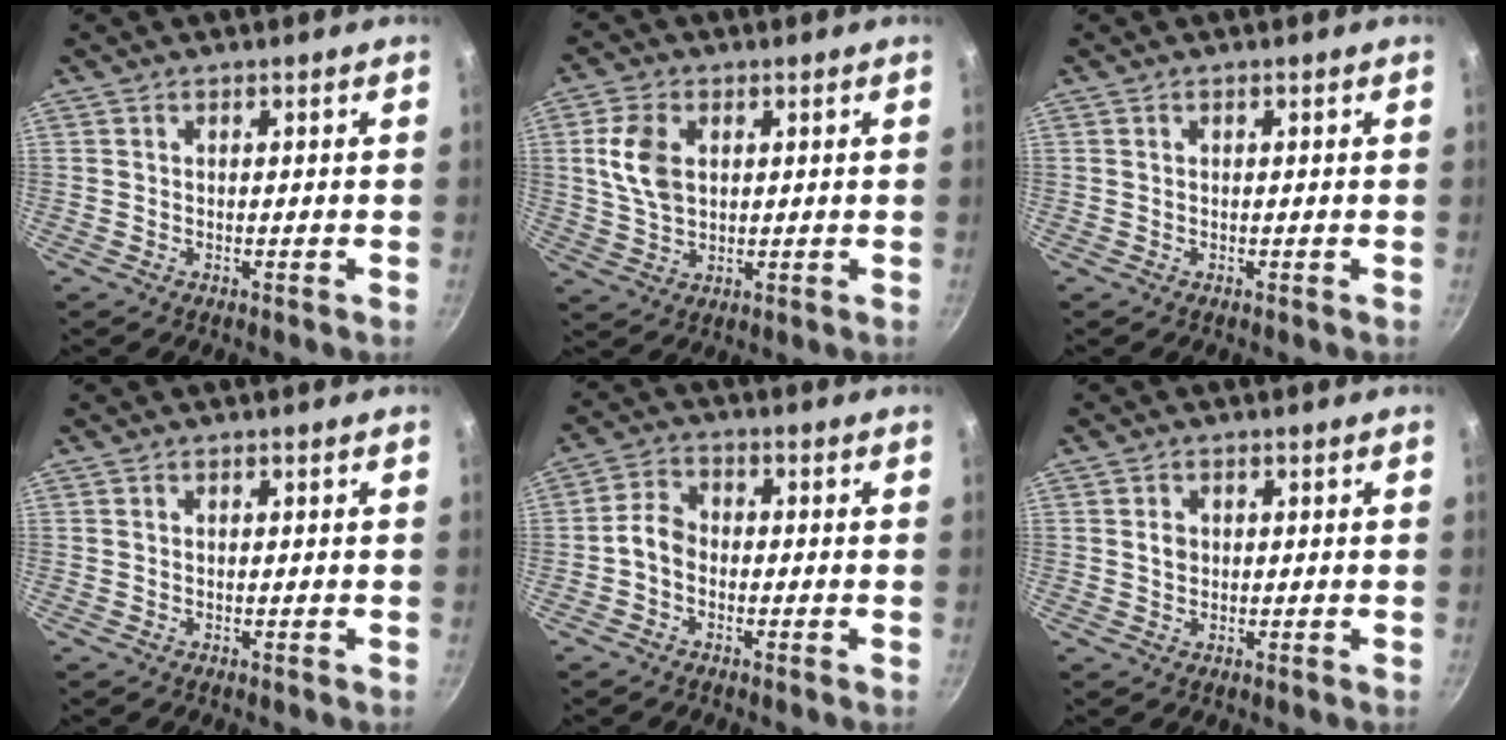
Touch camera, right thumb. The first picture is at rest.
{"total": 8.4, "force": [1.9, 5.6, 6.0], "torque": [-0.108, -0.003, 0.037]}
{"total": 0.0}
{"total": 0.0}
{"total": 4.2, "force": [-1.4, 3.1, 2.4], "torque": [-0.042, 0.025, -0.039]}
{"total": 1.8, "force": [0.2, 1.5, 1.0], "torque": [-0.010, 0.004, 0.003]}